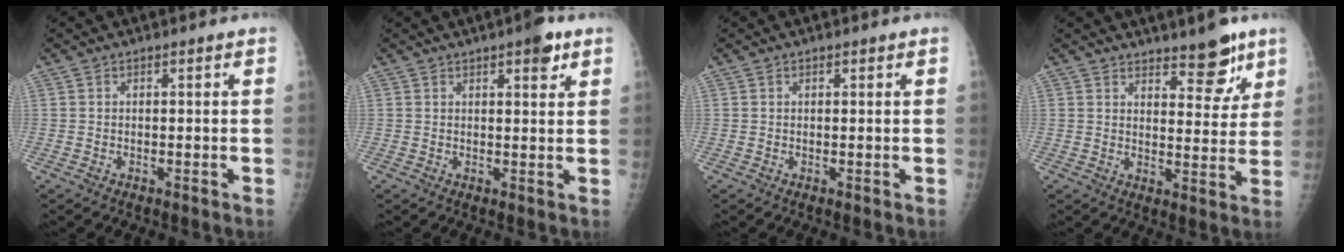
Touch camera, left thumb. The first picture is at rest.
{"total": 4.2, "force": [2.4, 1.4, 3.1], "torque": [-0.031, -0.009, 0.029]}
{"total": 0.5, "force": [0.3, 0.3, 0.3], "torque": [-0.004, -0.001, 0.003]}
{"total": 7.9, "force": [5.6, 3.0, 4.7], "torque": [-0.032, -0.039, 0.080]}